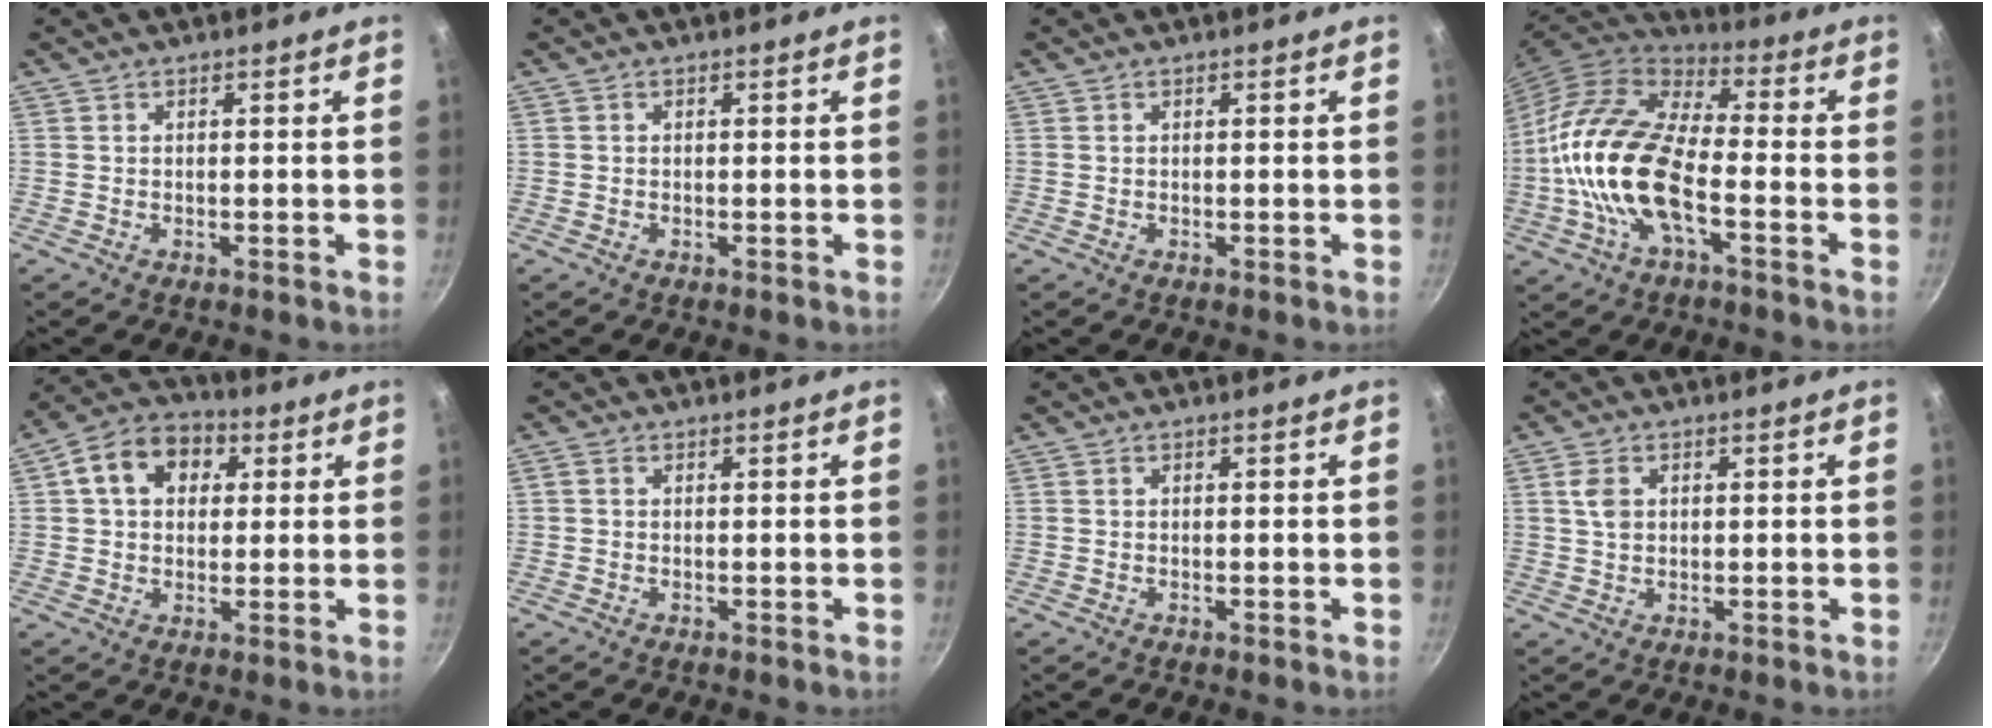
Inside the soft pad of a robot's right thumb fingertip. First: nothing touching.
{"total": 0.0}
{"total": 0.0}
{"total": 19.0, "force": [-4.5, 8.8, 16.2], "torque": [-0.305, 0.033, -0.099]}
{"total": 11.4, "force": [3.3, 8.6, 6.8], "torque": [-0.088, 0.018, 0.035]}
{"total": 0.9, "force": [0.1, 0.7, 0.5], "torque": [-0.009, 0.005, 0.001]}
{"total": 0.0}
{"total": 3.5, "force": [0.9, 2.4, 2.4], "torque": [-0.043, 0.002, 0.015]}